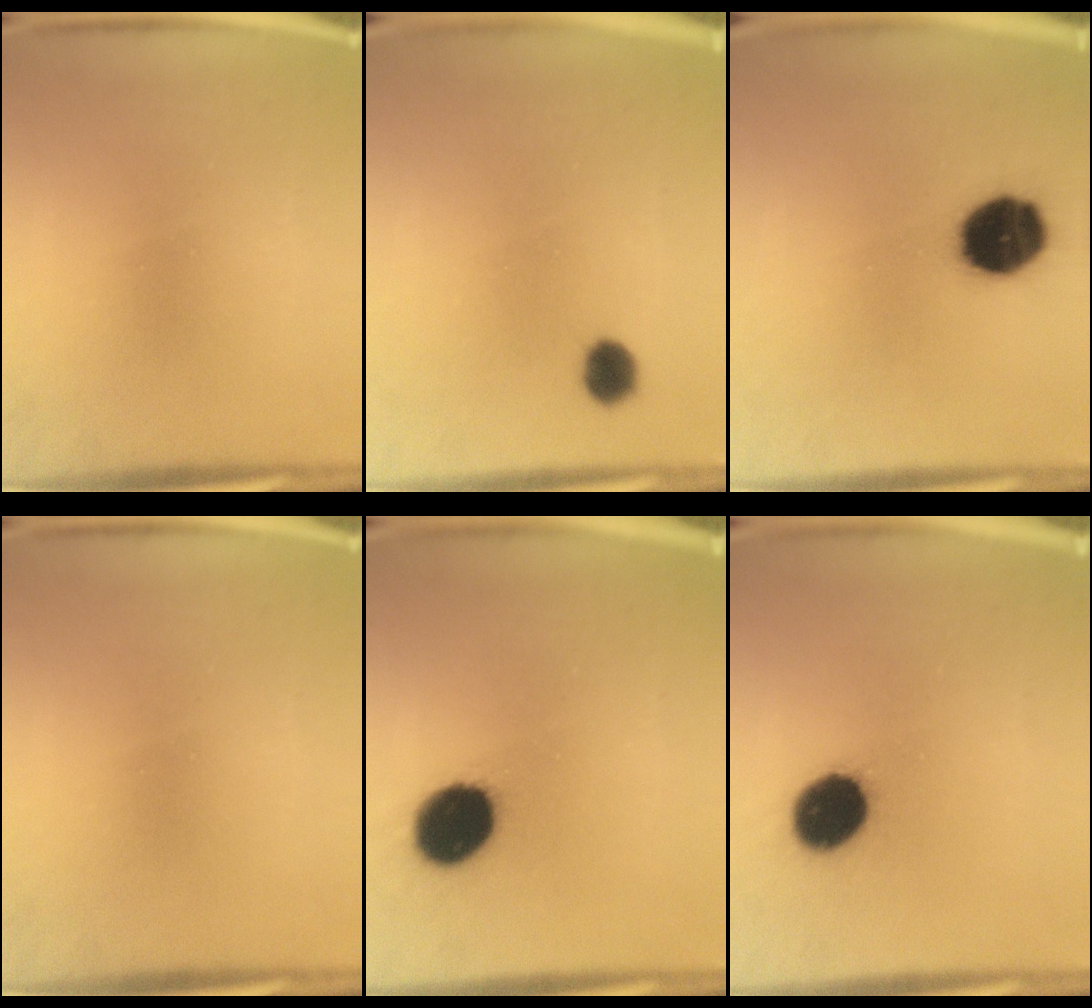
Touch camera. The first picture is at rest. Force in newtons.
{"total": 3.5}
{"total": 14.4}
{"total": 0.0}
{"total": 13.5}
{"total": 12.1}